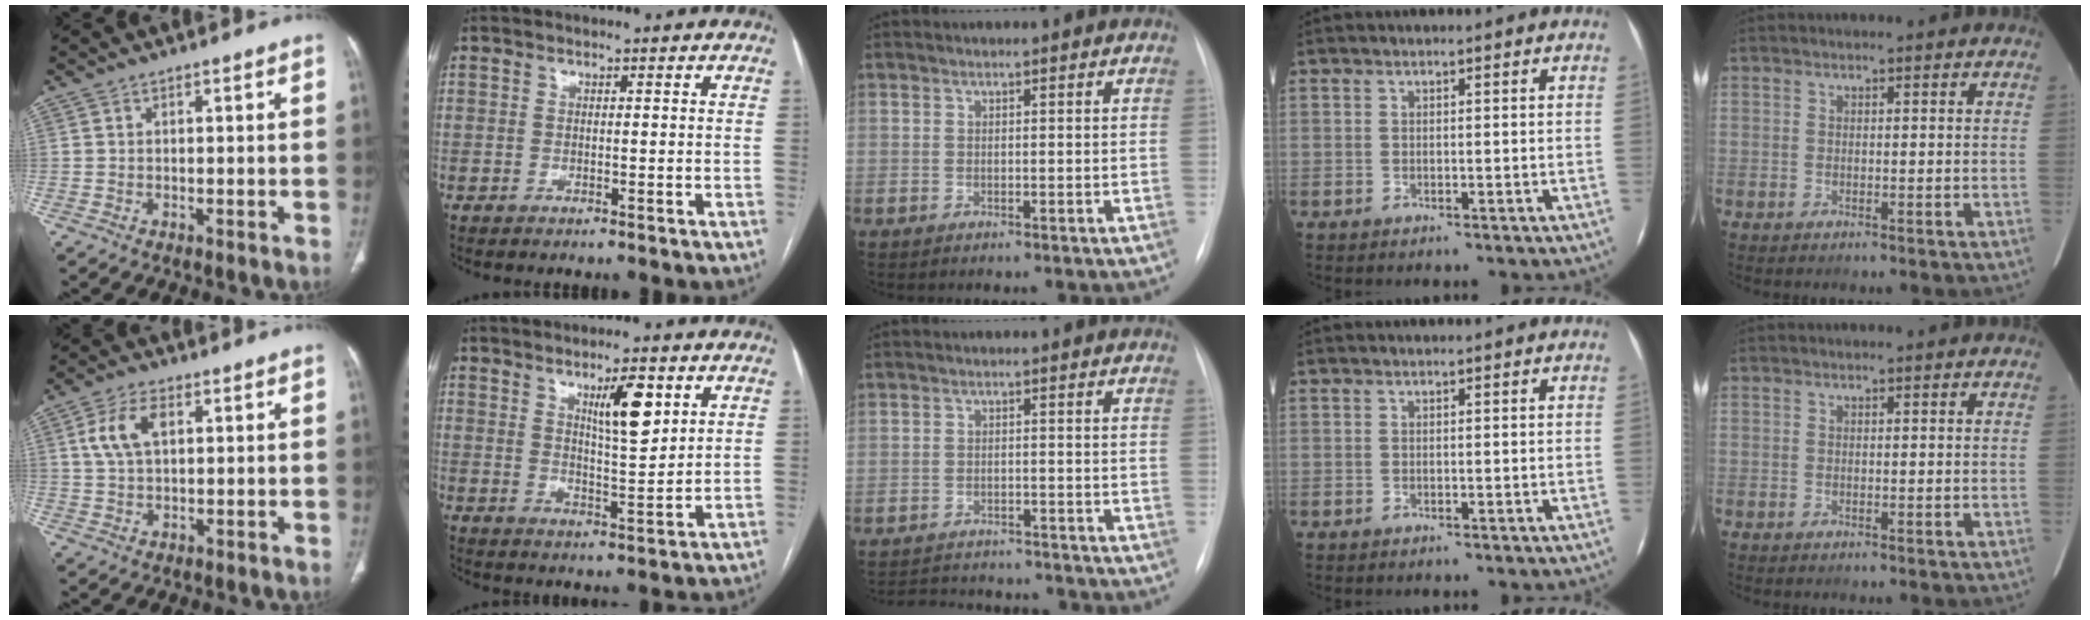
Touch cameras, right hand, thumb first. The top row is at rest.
{"thumb": {"total": 7.1, "force": [2.1, 3.9, 5.5], "torque": [-0.114, 0.006, 0.043]}, "index": {"total": 7.1, "force": [3.4, 1.4, 6.1], "torque": [-0.103, -0.005, 0.058]}, "middle": {"total": 10.9, "force": [-10.3, 2.6, 2.4], "torque": [-0.048, 0.009, -0.134]}}